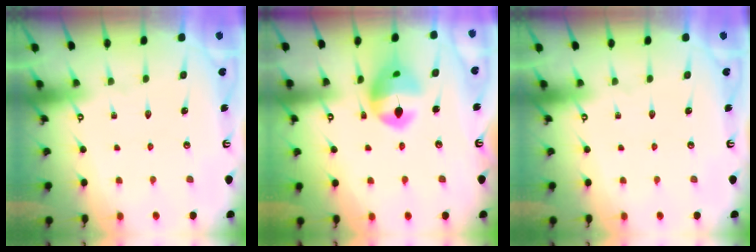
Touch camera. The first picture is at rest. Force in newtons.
{"total": 12.9, "press": 12.8, "slide": 1.3}
{"total": 0.0}